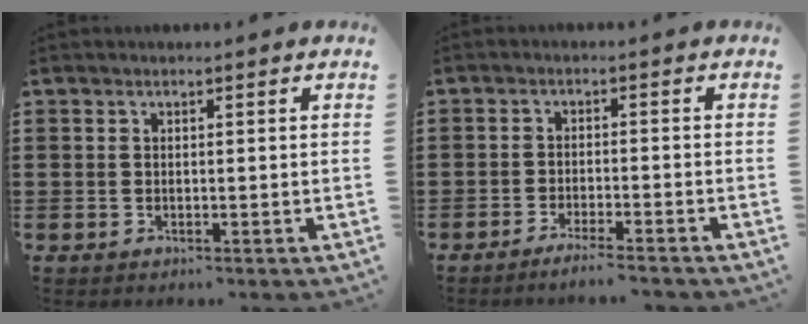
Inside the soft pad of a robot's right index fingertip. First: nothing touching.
{"total": 2.7, "force": [-2.5, -0.2, 0.9], "torque": [-0.016, -0.001, -0.049]}